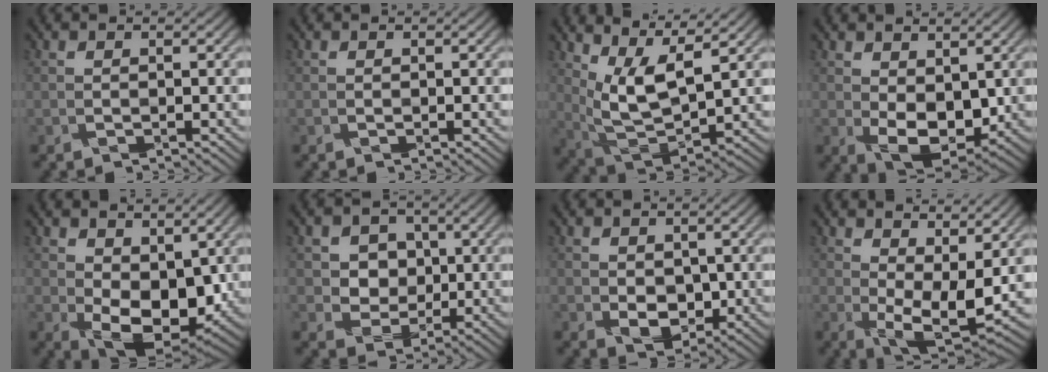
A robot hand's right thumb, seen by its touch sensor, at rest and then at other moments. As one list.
[{"total": 0.0}, {"total": 9.8, "force": [4.6, 3.9, 7.8], "torque": [-0.182, 0.005, 0.097]}, {"total": 7.3, "force": [0.4, 4.4, 5.8], "torque": [-0.111, -0.014, 0.016]}, {"total": 10.0, "force": [0.4, 5.9, 8.0], "torque": [-0.146, -0.018, 0.018]}, {"total": 4.5, "force": [0.6, 4.2, 1.5], "torque": [-0.045, -0.014, 0.012]}, {"total": 3.6, "force": [-0.3, 2.7, 2.4], "torque": [-0.053, -0.011, 0.003]}, {"total": 9.2, "force": [2.4, 4.0, 8.0], "torque": [-0.141, -0.011, 0.050]}]